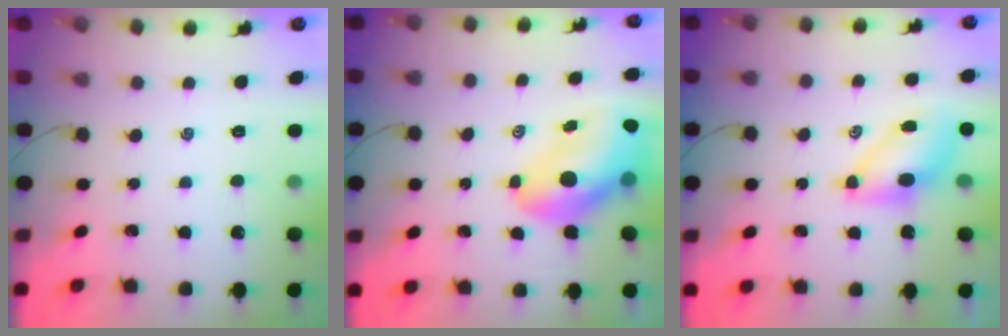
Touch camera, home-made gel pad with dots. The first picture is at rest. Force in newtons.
{"total": 12.7, "press": 12.1, "slide": 3.8}
{"total": 7.0, "press": 7.0, "slide": 0.9}